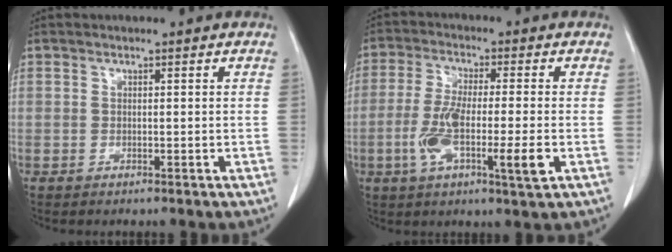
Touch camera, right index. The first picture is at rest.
{"total": 10.4, "force": [-2.7, 1.1, 10.0], "torque": [-0.184, -0.009, -0.049]}